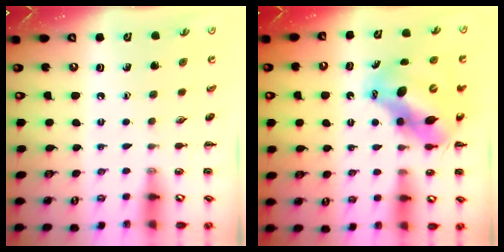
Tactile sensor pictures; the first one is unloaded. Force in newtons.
{"total": 13.1, "press": 12.7, "slide": 3.3}